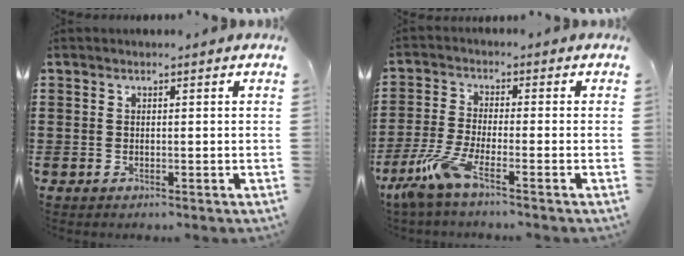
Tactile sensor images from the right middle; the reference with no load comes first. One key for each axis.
{"total": 5.8, "fx": -3.7, "fy": 0.9, "fz": 4.3, "tx": -0.120, "ty": -0.021, "tz": -0.077}